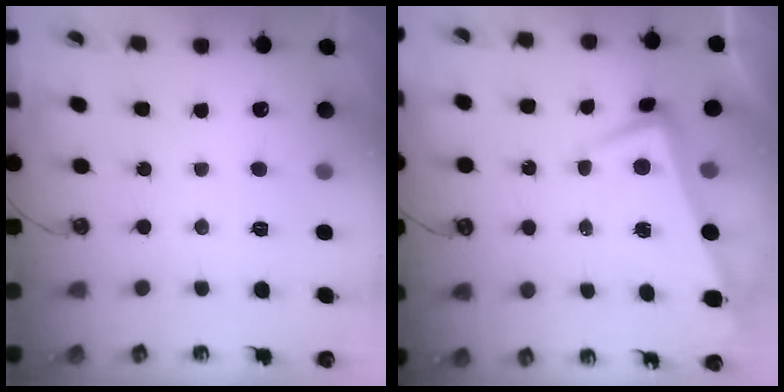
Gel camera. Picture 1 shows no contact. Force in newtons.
{"total": 1.4, "press": 1.1, "slide": 0.8}